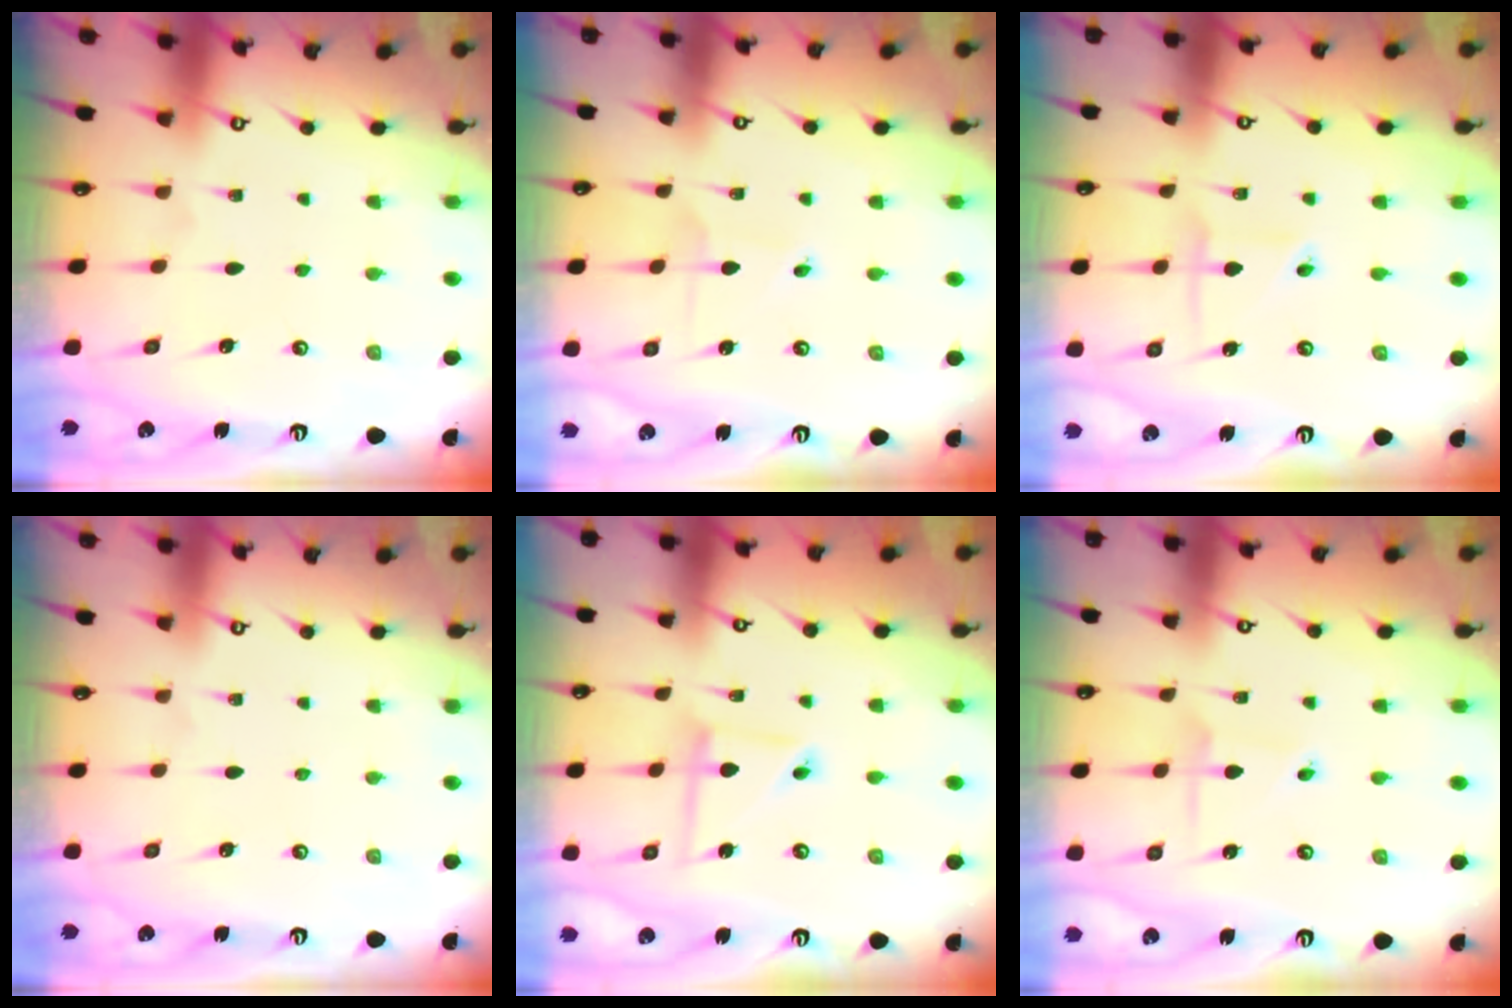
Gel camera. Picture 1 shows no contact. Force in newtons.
{"total": 2.7, "press": 2.7, "slide": 0.3}
{"total": 2.5, "press": 2.5, "slide": 0.2}
{"total": 0.0}
{"total": 5.8, "press": 5.8, "slide": 0.6}
{"total": 2.9, "press": 2.9, "slide": 0.1}